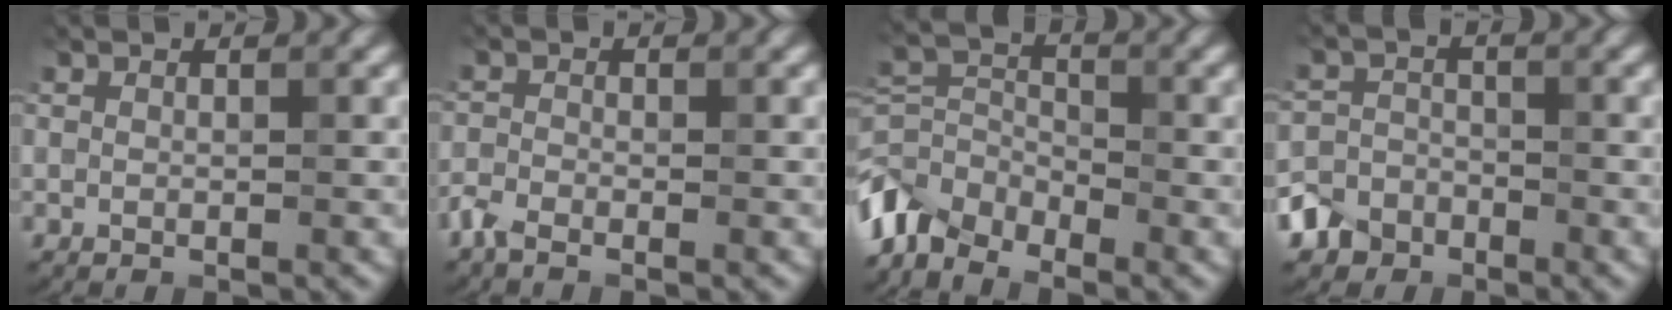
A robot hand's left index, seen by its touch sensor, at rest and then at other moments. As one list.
[{"total": 1.7, "force": [-1.4, 0.6, 0.8], "torque": [-0.021, 0.002, -0.036]}, {"total": 4.8, "force": [-4.1, 2.3, 1.2], "torque": [-0.027, 0.000, -0.094]}, {"total": 3.4, "force": [-2.5, 2.3, 0.2], "torque": [0.007, -0.002, -0.051]}]